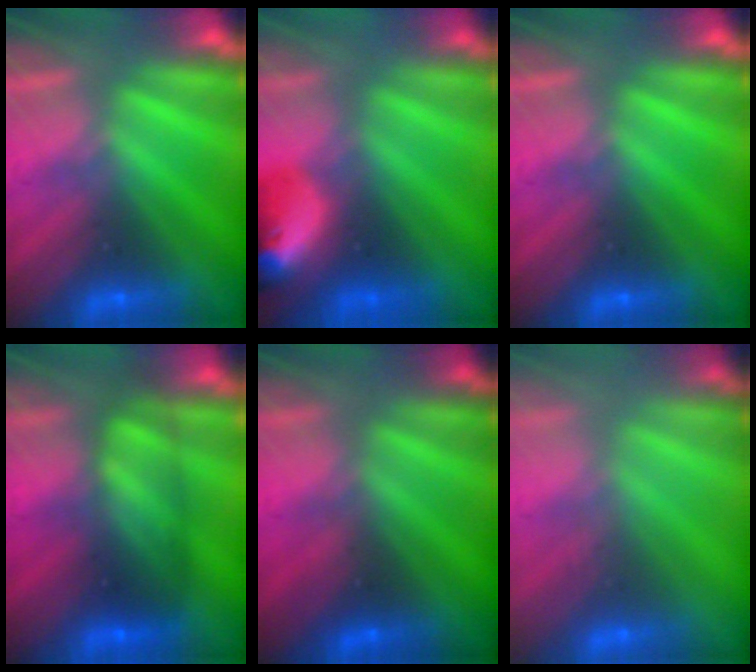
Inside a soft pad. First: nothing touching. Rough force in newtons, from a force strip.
{"total": 7.0}
{"total": 0.0}
{"total": 8.0}
{"total": 5.3}
{"total": 2.9}